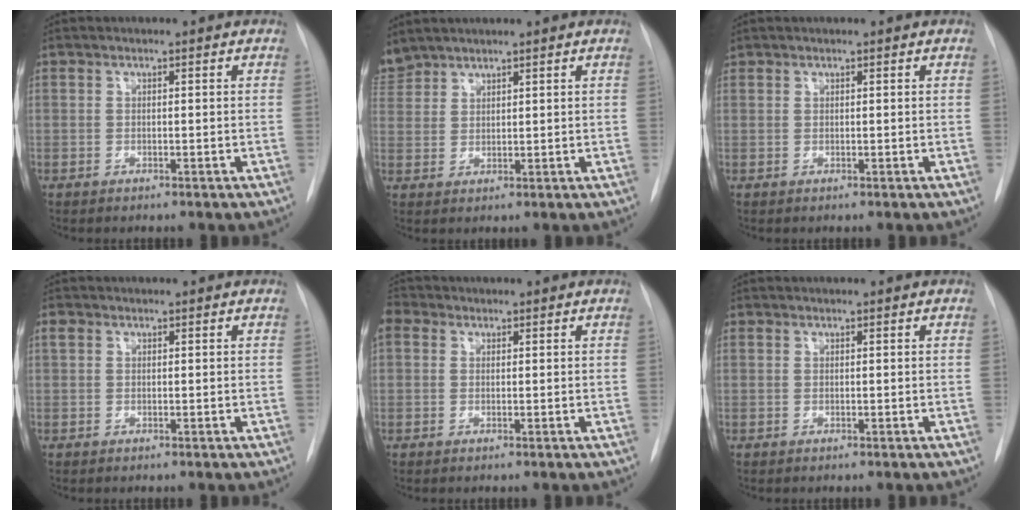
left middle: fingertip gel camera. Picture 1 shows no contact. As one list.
[{"total": 4.1, "force": [3.9, 1.2, 0.1], "torque": [-0.008, 0.014, 0.083]}, {"total": 0.6, "force": [0.5, 0.3, -0.1], "torque": [0.000, 0.006, 0.010]}, {"total": 1.0, "force": [0.4, 0.8, 0.4], "torque": [-0.010, 0.012, 0.007]}, {"total": 3.2, "force": [1.3, 2.6, 1.4], "torque": [-0.039, 0.020, 0.026]}, {"total": 0.0}]